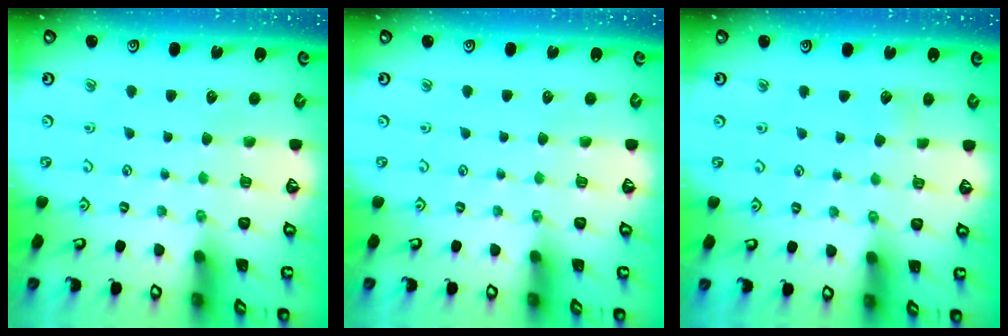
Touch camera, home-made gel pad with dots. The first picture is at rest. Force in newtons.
{"total": 0.0}
{"total": 2.9, "press": 2.9, "slide": 0.4}